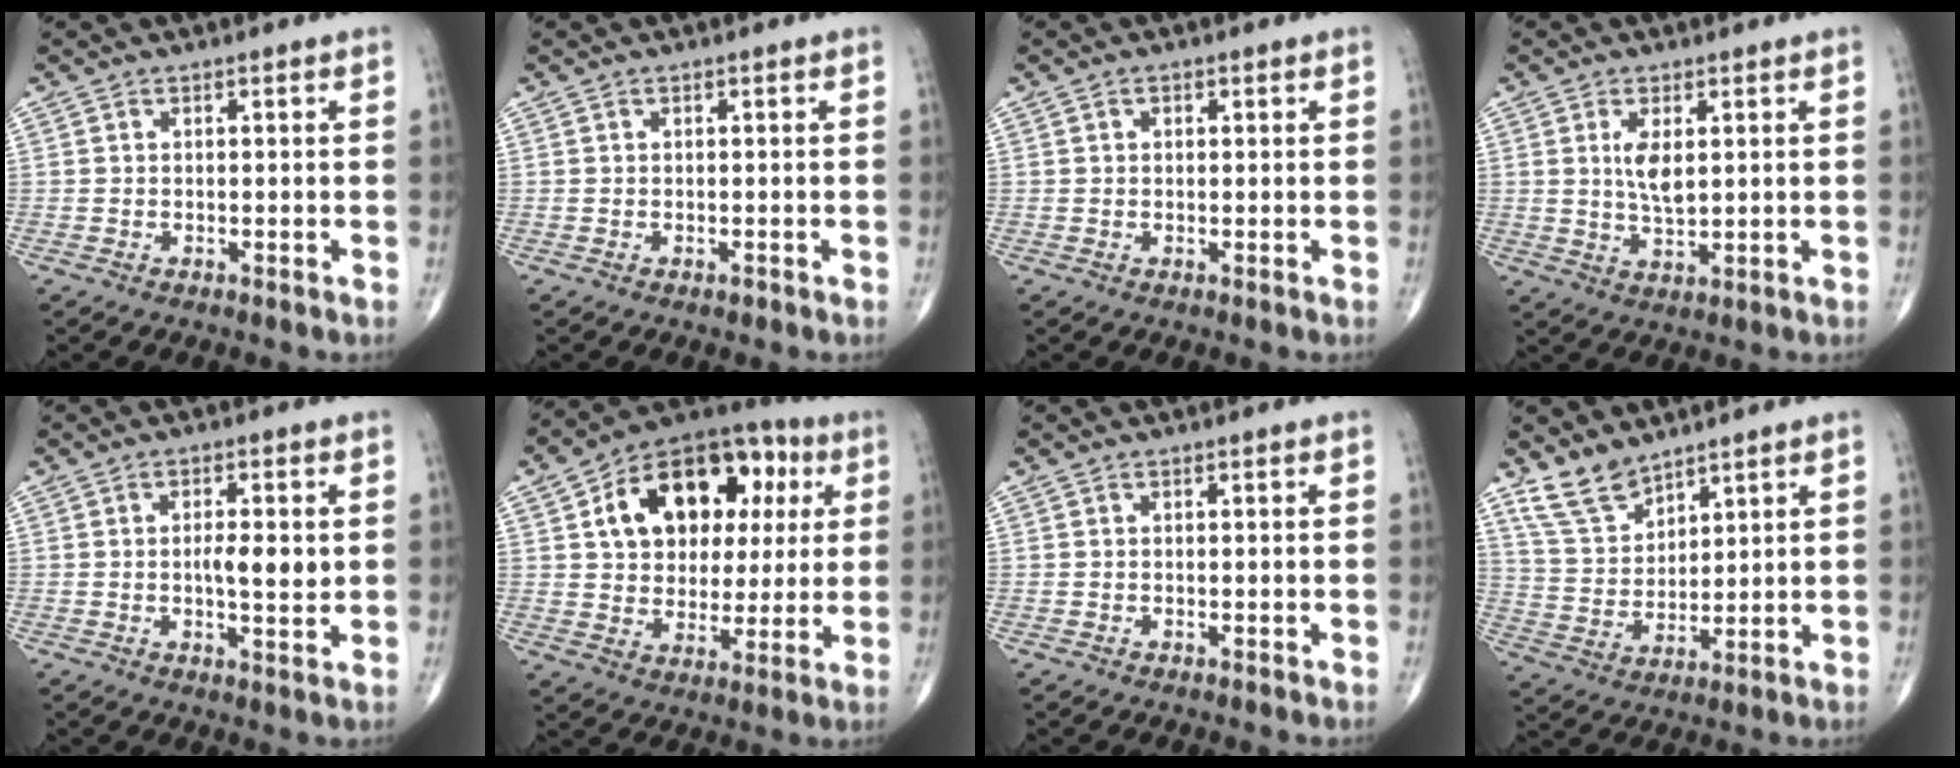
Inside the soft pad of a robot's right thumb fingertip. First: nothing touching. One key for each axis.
{"total": 0.5, "fx": -0.2, "fy": 0.4, "fz": 0.4, "tx": -0.002, "ty": 0.000, "tz": -0.004}
{"total": 0.9, "fx": 0.4, "fy": 0.7, "fz": 0.5, "tx": -0.002, "ty": 0.000, "tz": 0.004}
{"total": 5.2, "fx": 1.3, "fy": 2.2, "fz": 4.5, "tx": -0.079, "ty": -0.018, "tz": 0.028}
{"total": 5.7, "fx": 0.3, "fy": 1.9, "fz": 5.4, "tx": -0.084, "ty": -0.006, "tz": 0.004}
{"total": 21.1, "fx": 6.1, "fy": 14.2, "fz": 14.4, "tx": -0.177, "ty": 0.016, "tz": 0.093}
{"total": 0.0}
{"total": 8.0, "fx": 6.5, "fy": 3.6, "fz": 2.9, "tx": -0.044, "ty": -0.037, "tz": 0.142}